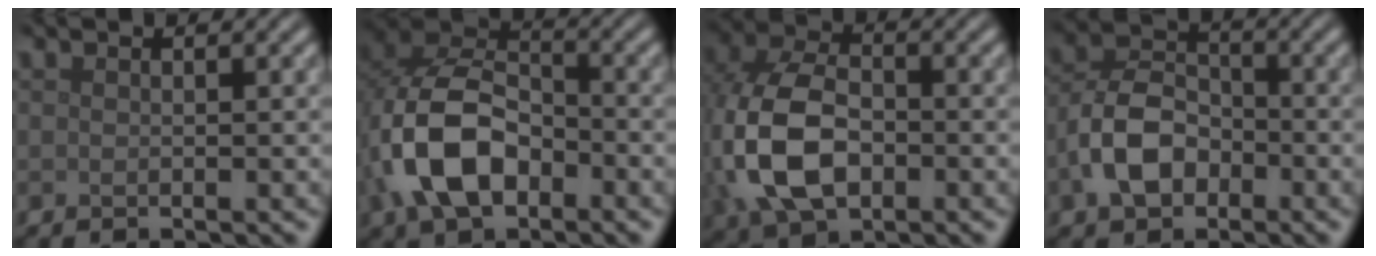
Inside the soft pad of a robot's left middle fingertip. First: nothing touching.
{"total": 8.7, "force": [-2.7, 5.6, 6.2], "torque": [-0.139, 0.009, -0.058]}
{"total": 10.0, "force": [-1.7, 6.7, 7.3], "torque": [-0.184, -0.007, -0.041]}
{"total": 5.8, "force": [-2.1, 4.1, 3.6], "torque": [-0.073, 0.004, -0.044]}